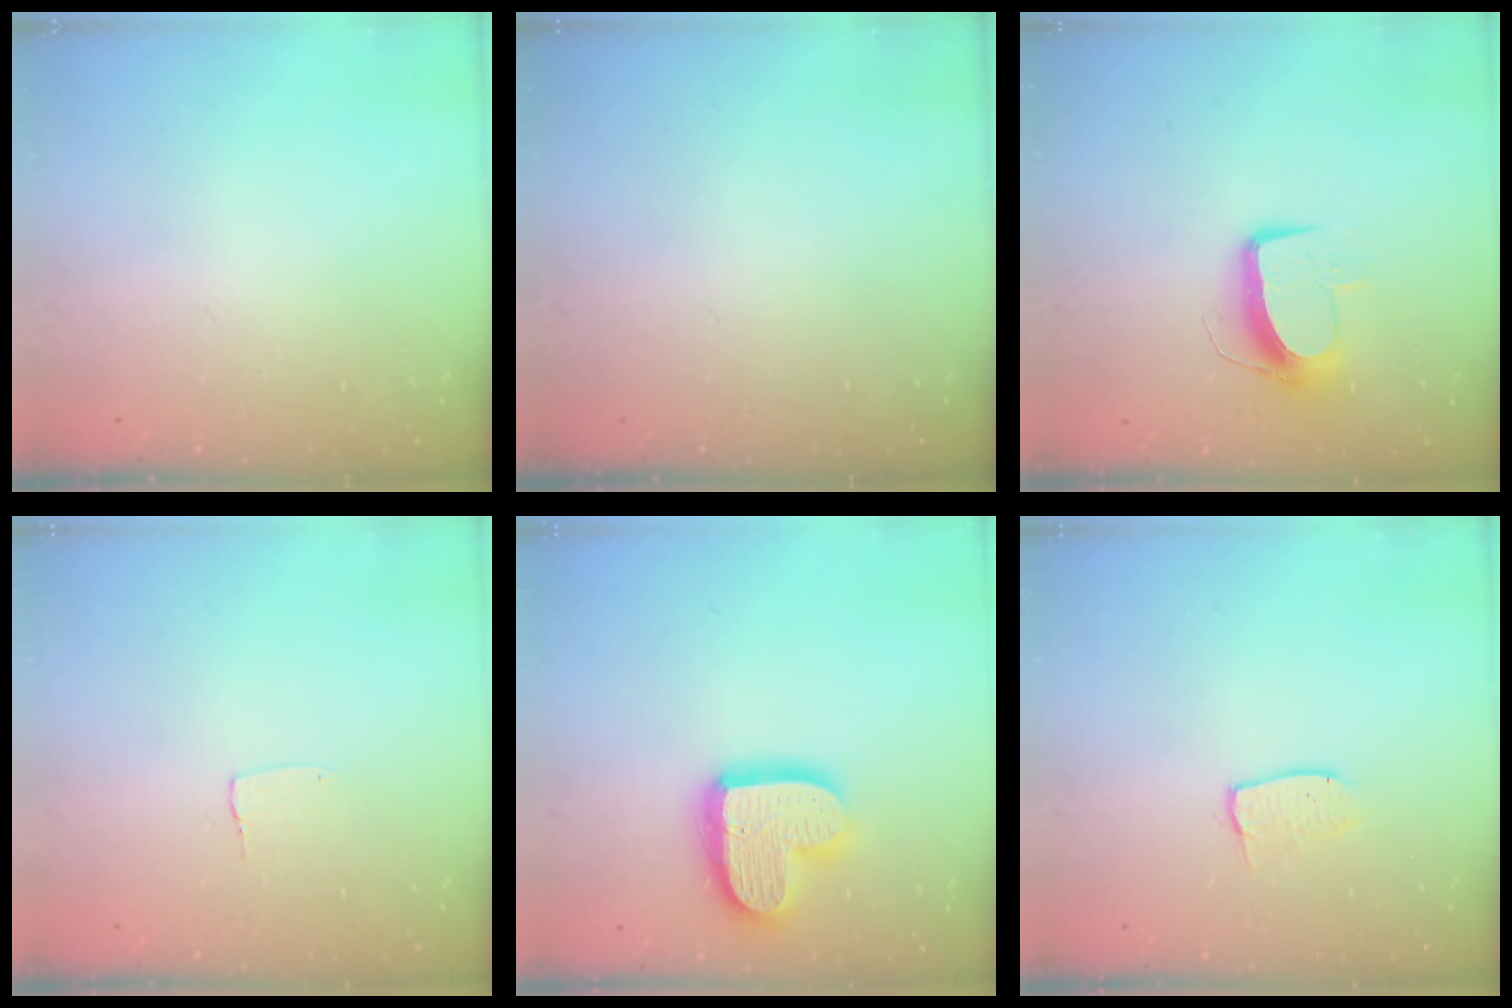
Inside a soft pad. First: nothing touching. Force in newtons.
{"total": 0.0}
{"total": 10.2, "press": 10.1, "slide": 0.5}
{"total": 3.3, "press": 3.3, "slide": 0.1}
{"total": 16.7, "press": 16.6, "slide": 1.2}
{"total": 3.8, "press": 3.8, "slide": 0.3}